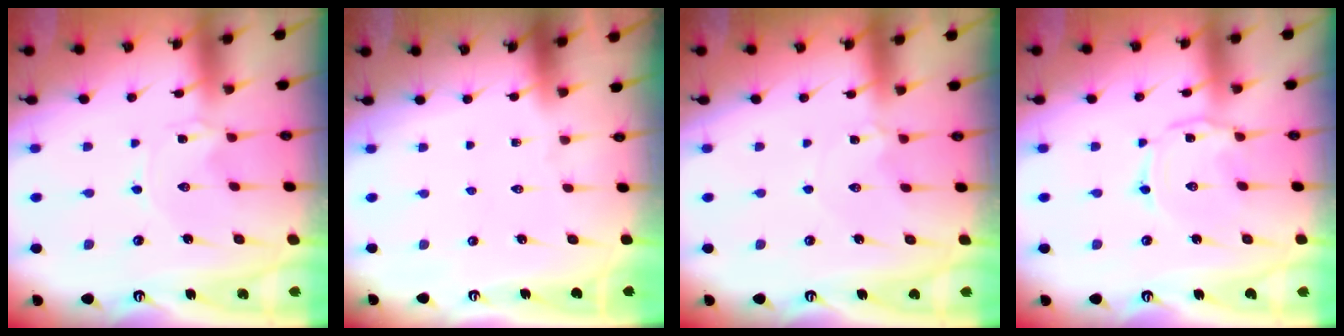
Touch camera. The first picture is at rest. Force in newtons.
{"total": 0.0}
{"total": 1.2, "press": 1.2, "slide": 0.3}
{"total": 1.7, "press": 1.7, "slide": 0.4}